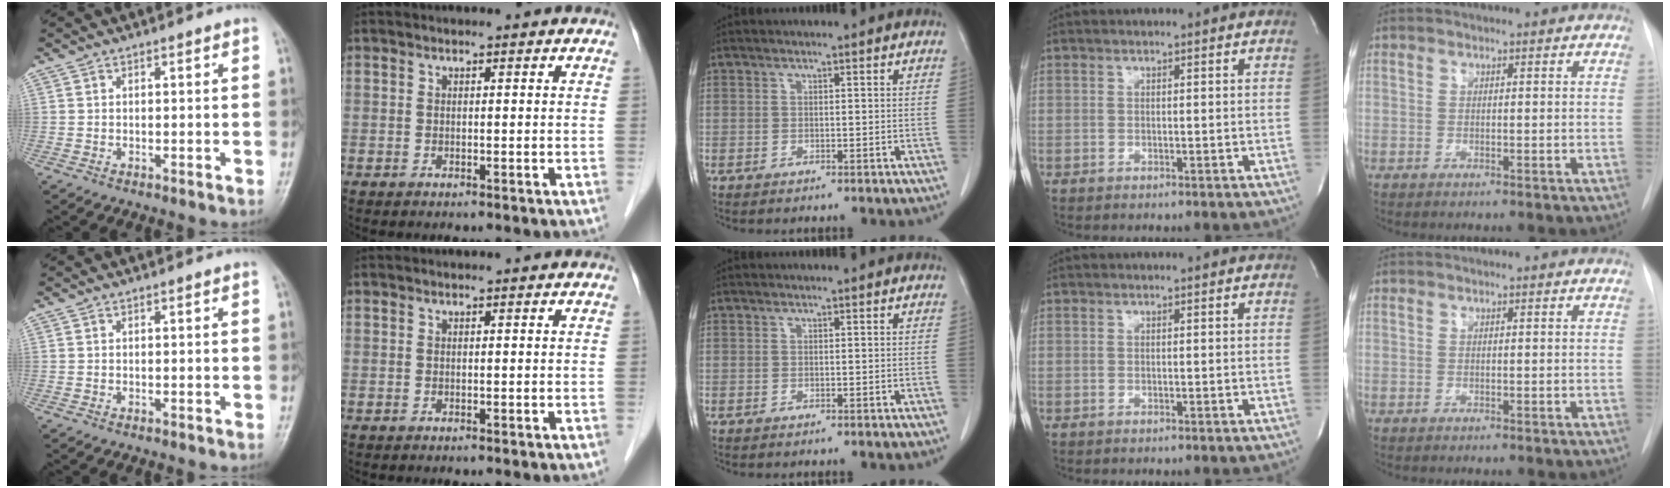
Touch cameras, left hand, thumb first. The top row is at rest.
{}